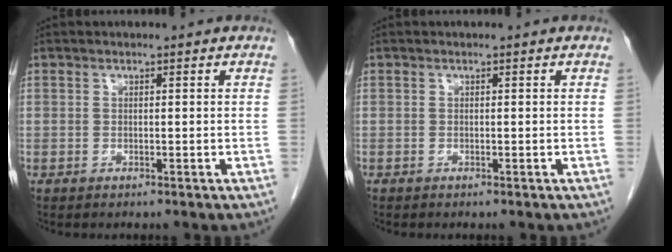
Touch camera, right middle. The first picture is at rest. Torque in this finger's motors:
{"motor_torque": [0.01, 0.15, -0.06, -0.01]}